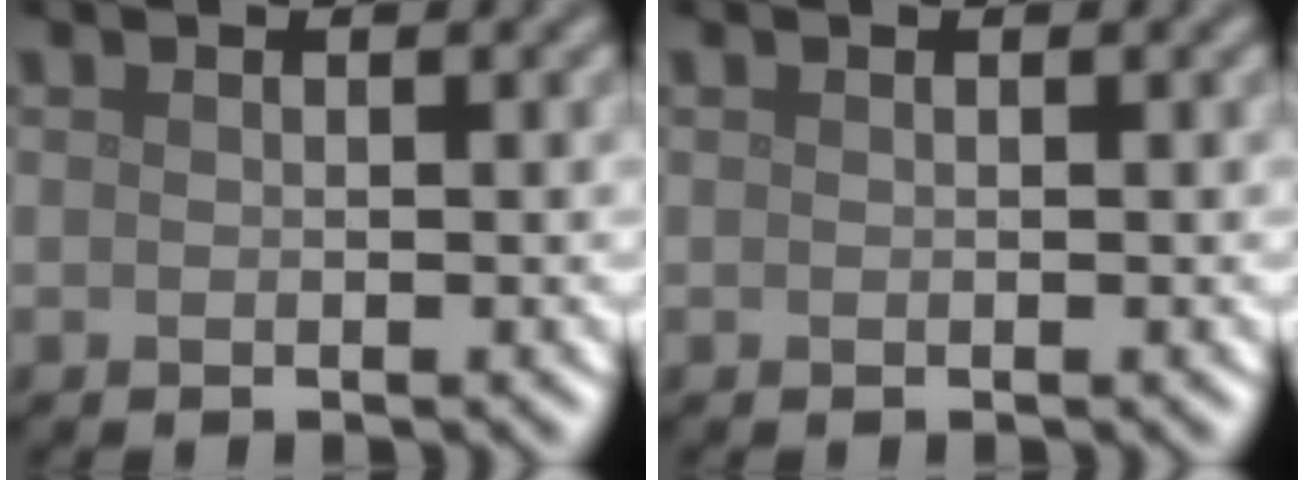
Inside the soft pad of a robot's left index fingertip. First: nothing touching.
{"total": 0.0}